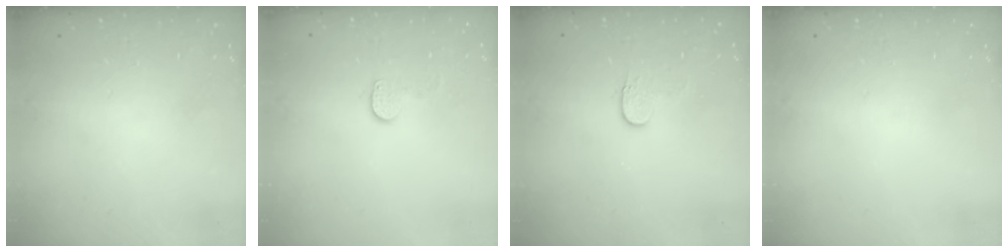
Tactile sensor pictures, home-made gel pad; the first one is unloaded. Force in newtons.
{"total": 6.8, "press": 6.7, "slide": 0.6}
{"total": 3.9, "press": 3.9, "slide": 0.5}
{"total": 0.0}